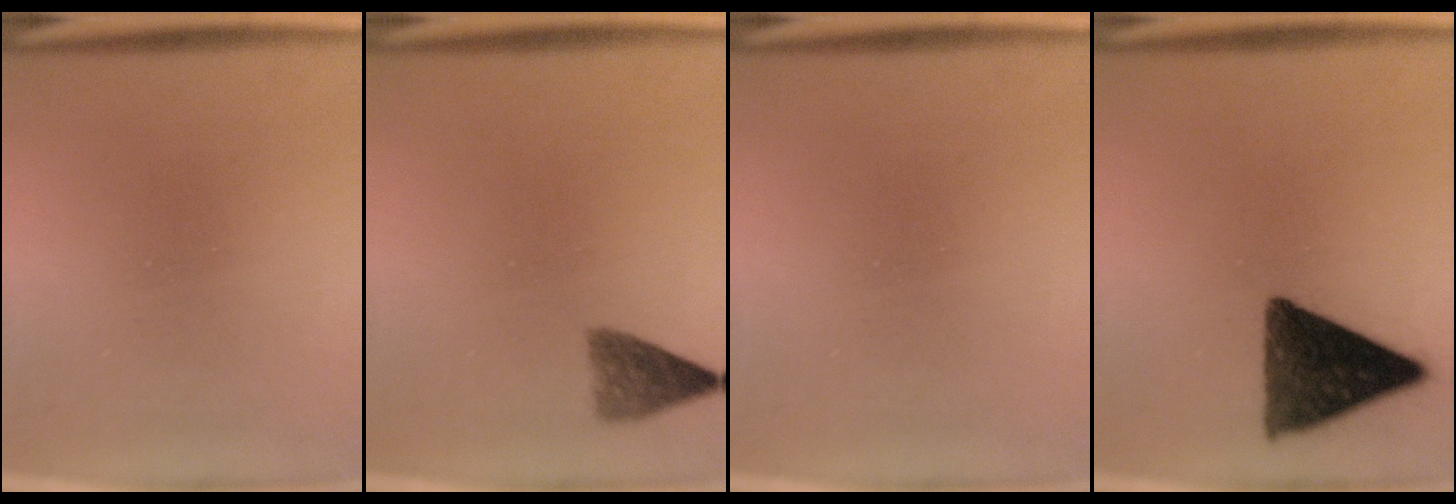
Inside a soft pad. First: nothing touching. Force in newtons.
{"total": 3.1}
{"total": 0.0}
{"total": 12.6}